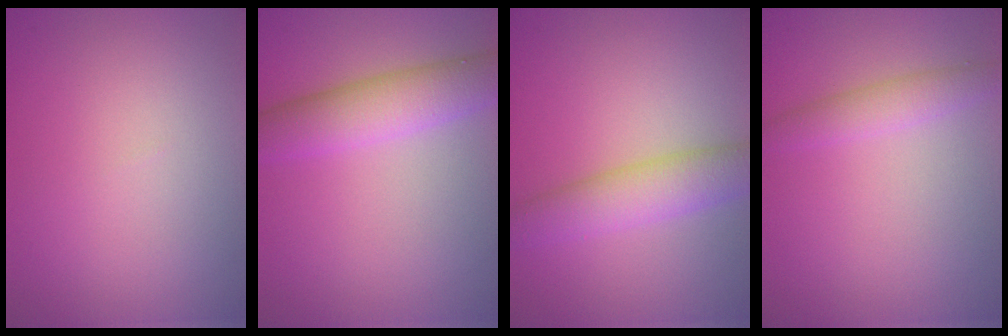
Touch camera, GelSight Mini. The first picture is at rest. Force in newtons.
{"total": 4.5, "press": 4.5, "slide": 0.0}
{"total": 4.1, "press": 4.1, "slide": 0.1}
{"total": 1.9, "press": 1.9, "slide": 0.0}